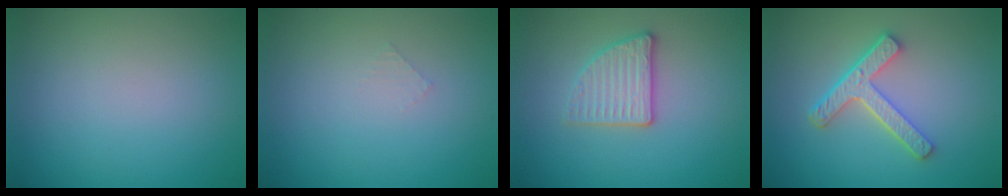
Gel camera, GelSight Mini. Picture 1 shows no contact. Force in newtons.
{"total": 0.5, "press": 0.5, "slide": 0.1}
{"total": 2.9, "press": 2.7, "slide": 1.1}
{"total": 4.3, "press": 3.3, "slide": 2.8}